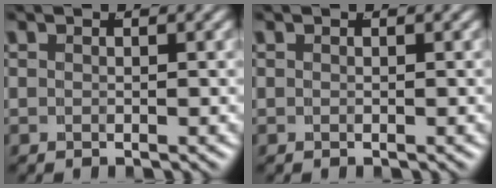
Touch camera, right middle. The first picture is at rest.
{"total": 0.0}